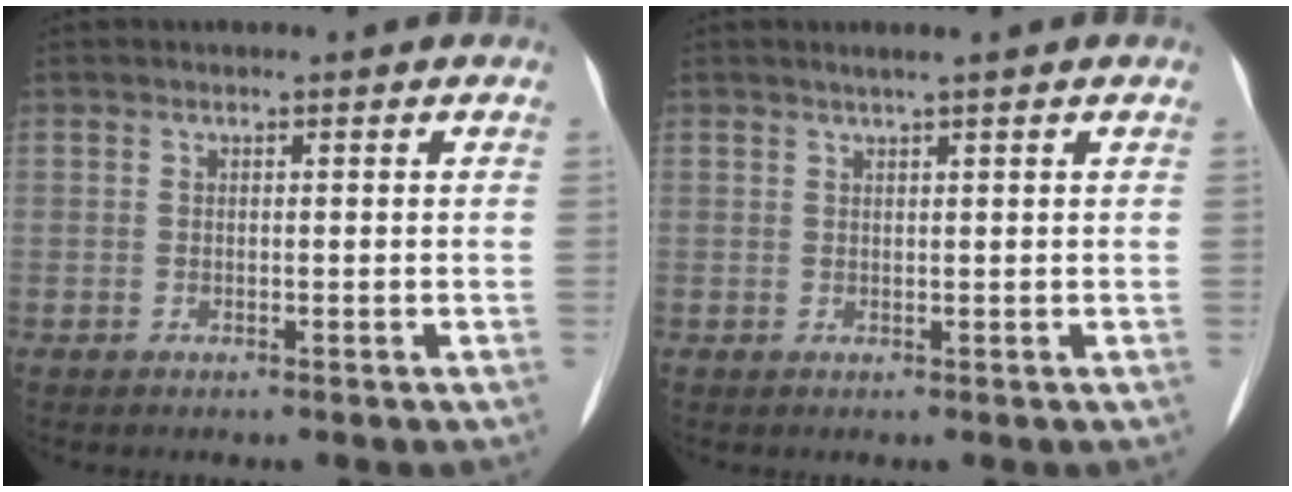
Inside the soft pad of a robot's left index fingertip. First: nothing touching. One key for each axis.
{"total": 1.6, "fx": 1.2, "fy": -0.4, "fz": 1.0, "tx": -0.019, "ty": 0.003, "tz": 0.024}